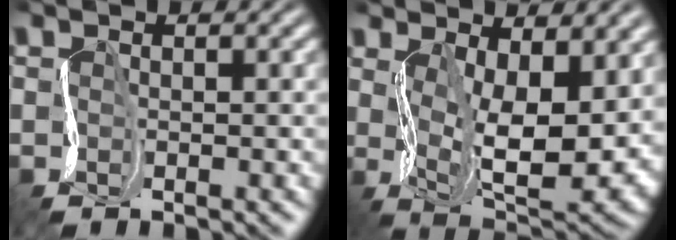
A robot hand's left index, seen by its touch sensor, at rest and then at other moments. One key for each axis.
{"total": 12.3, "fx": 1.4, "fy": 5.7, "fz": 10.8, "tx": -0.167, "ty": -0.019, "tz": 0.039}